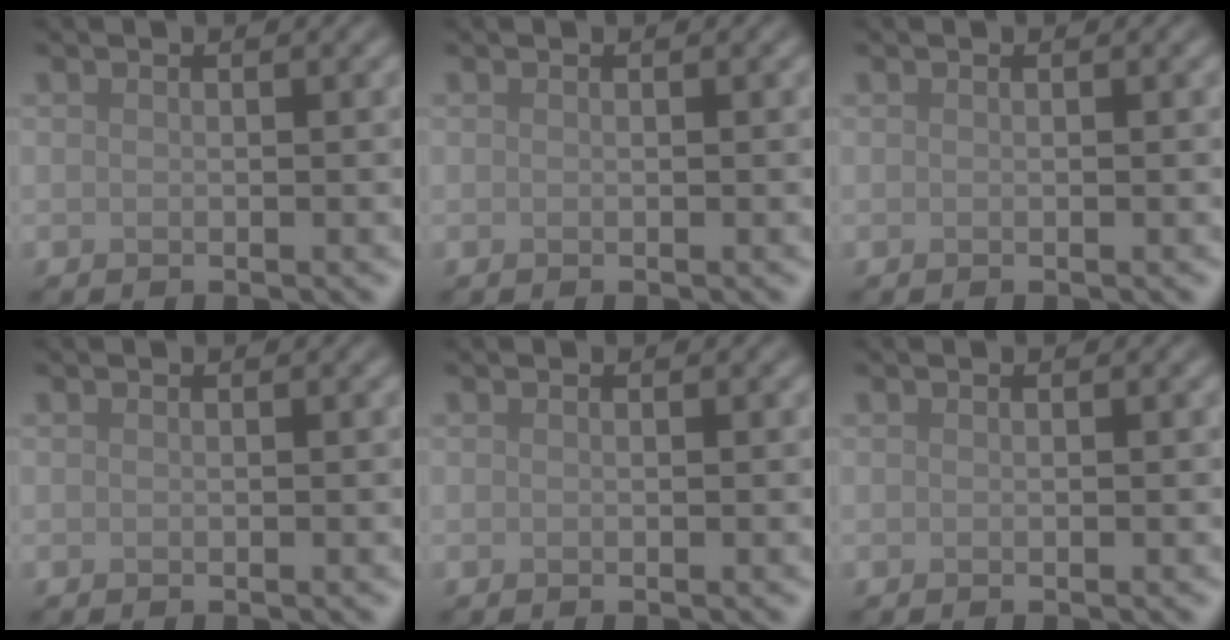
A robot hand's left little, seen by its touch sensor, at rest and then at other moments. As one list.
[{"total": 0.0}, {"total": 0.0}, {"total": 0.0}, {"total": 0.0}, {"total": 0.0}]